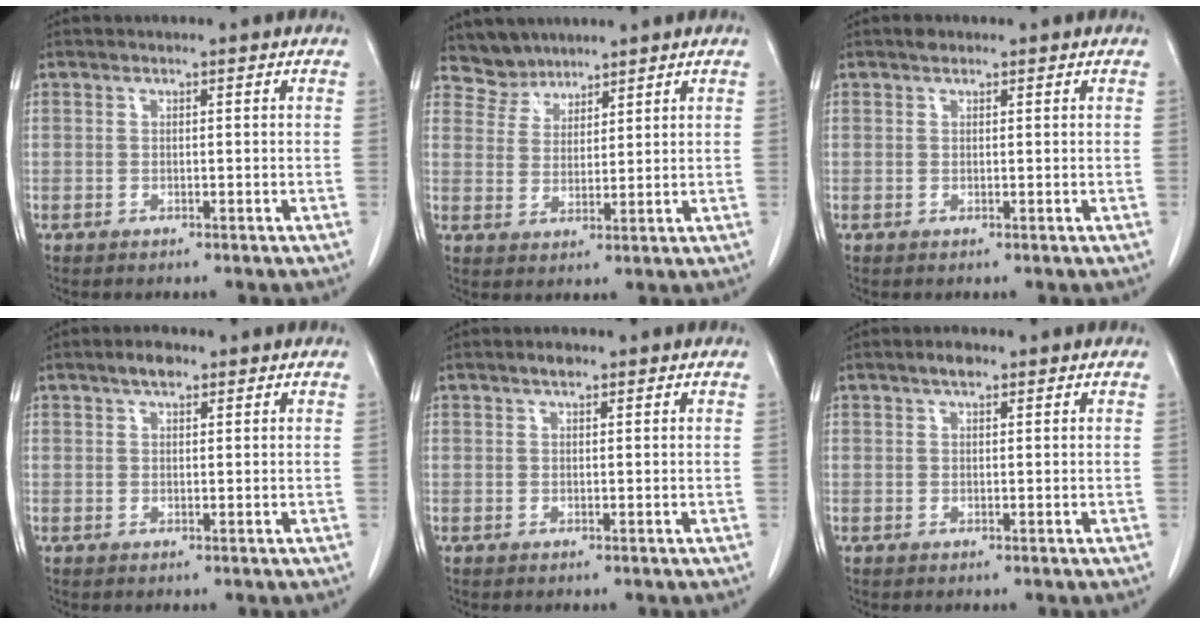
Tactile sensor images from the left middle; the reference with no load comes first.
{"total": 4.4, "force": [3.9, 1.8, -0.6], "torque": [0.015, 0.005, 0.078]}
{"total": 0.9, "force": [0.7, 0.5, 0.3], "torque": [-0.008, 0.005, 0.010]}
{"total": 2.5, "force": [1.7, 1.0, 1.5], "torque": [-0.029, 0.006, 0.027]}
{"total": 1.4, "force": [1.0, 0.5, 0.8], "torque": [-0.017, 0.004, 0.016]}
{"total": 1.8, "force": [1.2, 0.7, 1.1], "torque": [-0.021, 0.005, 0.018]}